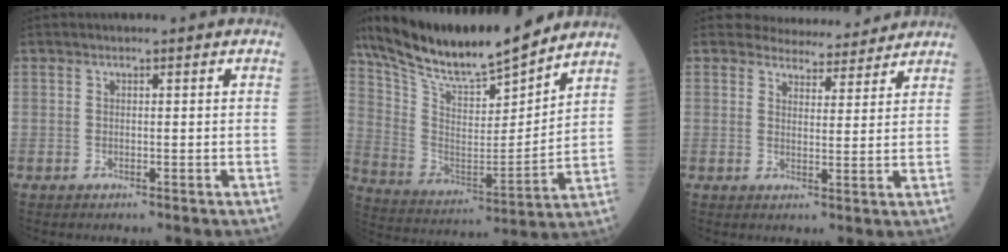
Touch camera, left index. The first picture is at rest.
{"total": 20.7, "force": [17.9, 2.7, 10.1], "torque": [-0.188, -0.001, 0.312]}
{"total": 7.0, "force": [6.7, 2.0, 0.4], "torque": [-0.001, 0.001, 0.082]}